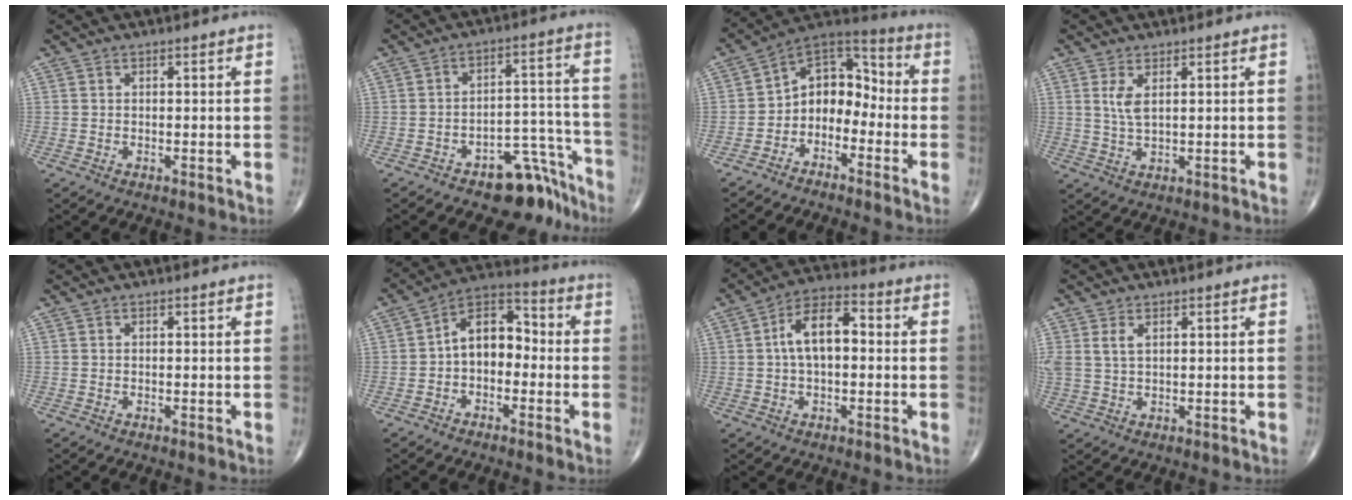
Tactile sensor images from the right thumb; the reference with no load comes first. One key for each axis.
{"total": 10.3, "fx": -7.8, "fy": 5.3, "fz": 4.2, "tx": -0.006, "ty": 0.104, "tz": -0.113}
{"total": 10.5, "fx": -3.4, "fy": 7.7, "fz": 6.4, "tx": -0.063, "ty": 0.074, "tz": -0.078}
{"total": 3.4, "fx": 1.2, "fy": 1.2, "fz": 2.9, "tx": -0.061, "ty": -0.009, "tz": 0.031}
{"total": 0.0}
{"total": 9.8, "fx": -1.2, "fy": 6.6, "fz": 7.2, "tx": -0.086, "ty": 0.041, "tz": -0.040}
{"total": 9.7, "fx": 0.6, "fy": 5.2, "fz": 8.2, "tx": -0.137, "ty": 0.030, "tz": 0.002}
{"total": 3.8, "fx": 1.4, "fy": 2.1, "fz": 2.9, "tx": -0.071, "ty": 0.006, "tz": 0.035}